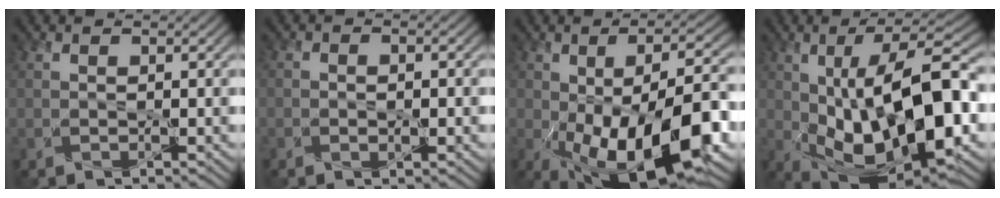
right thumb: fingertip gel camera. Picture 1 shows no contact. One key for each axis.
{"total": 1.6, "fx": -0.9, "fy": 0.8, "fz": 1.0, "tx": -0.013, "ty": -0.008, "tz": -0.013}
{"total": 18.9, "fx": -6.2, "fy": 8.8, "fz": 15.6, "tx": -0.239, "ty": -0.033, "tz": -0.087}
{"total": 17.0, "fx": -1.3, "fy": 7.7, "fz": 15.0, "tx": -0.230, "ty": 0.004, "tz": -0.024}